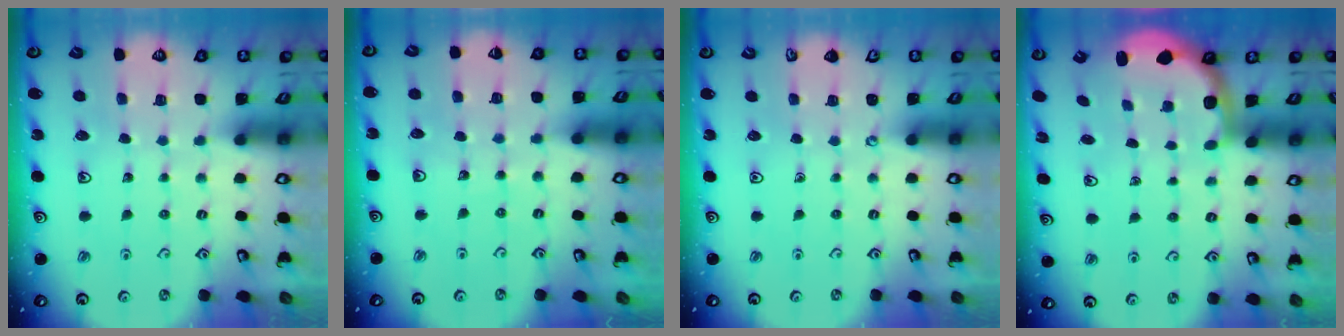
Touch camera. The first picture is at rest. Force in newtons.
{"total": 5.2, "press": 4.6, "slide": 2.3}
{"total": 0.0}
{"total": 2.2, "press": 1.7, "slide": 1.4}